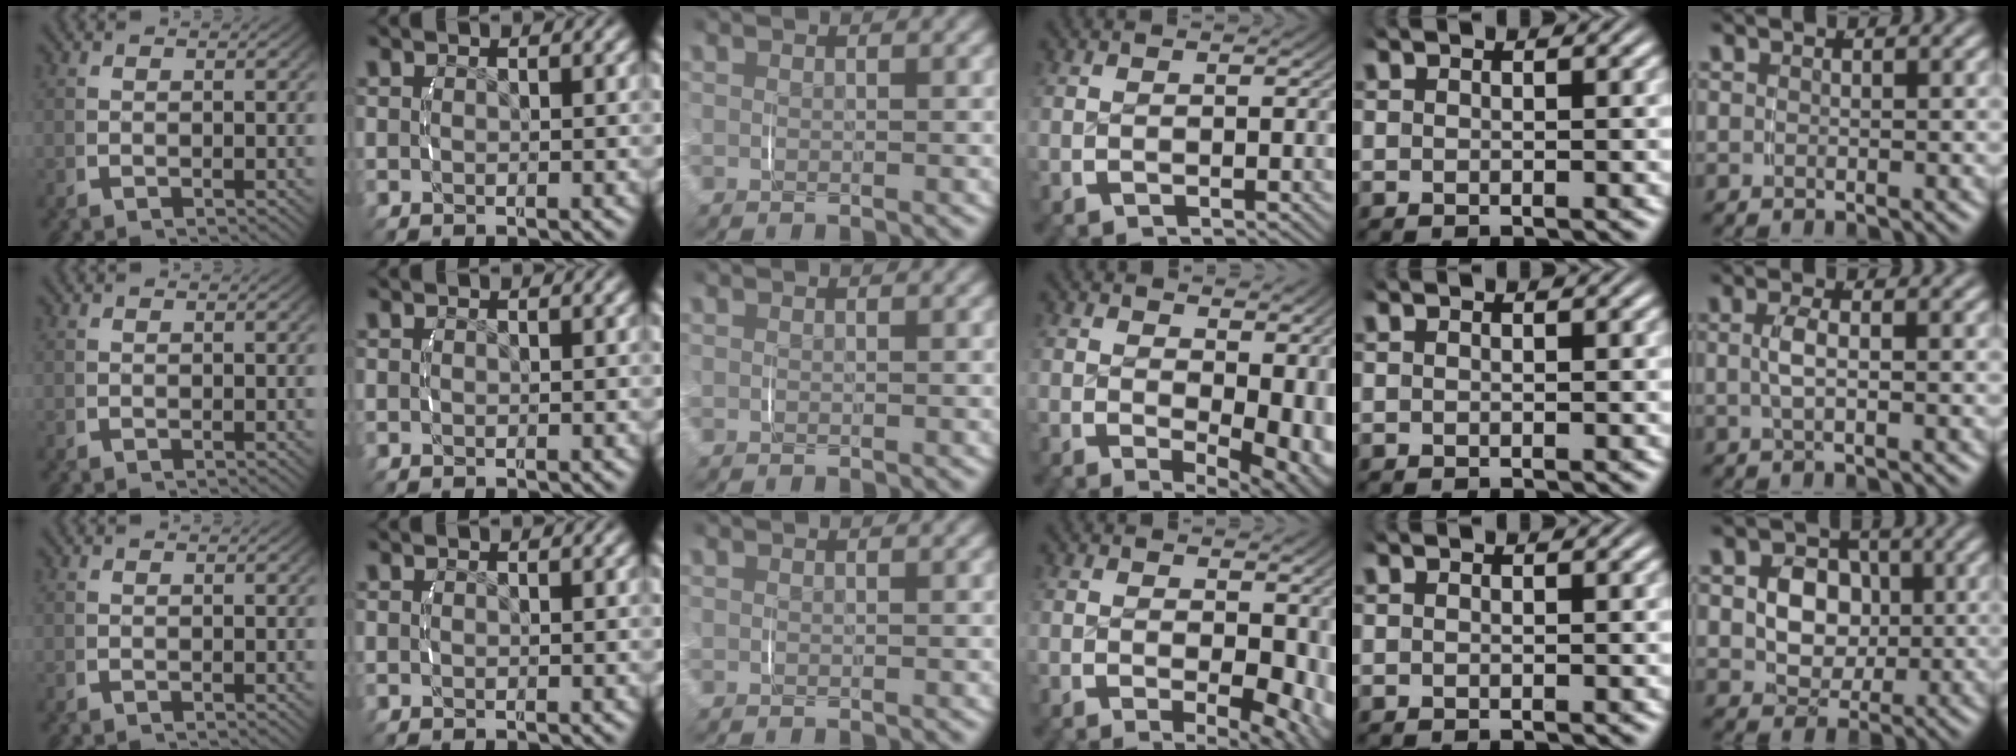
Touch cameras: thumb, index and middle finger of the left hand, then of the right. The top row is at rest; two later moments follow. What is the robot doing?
{"motion": "lift_and_place", "object": "glasses case"}